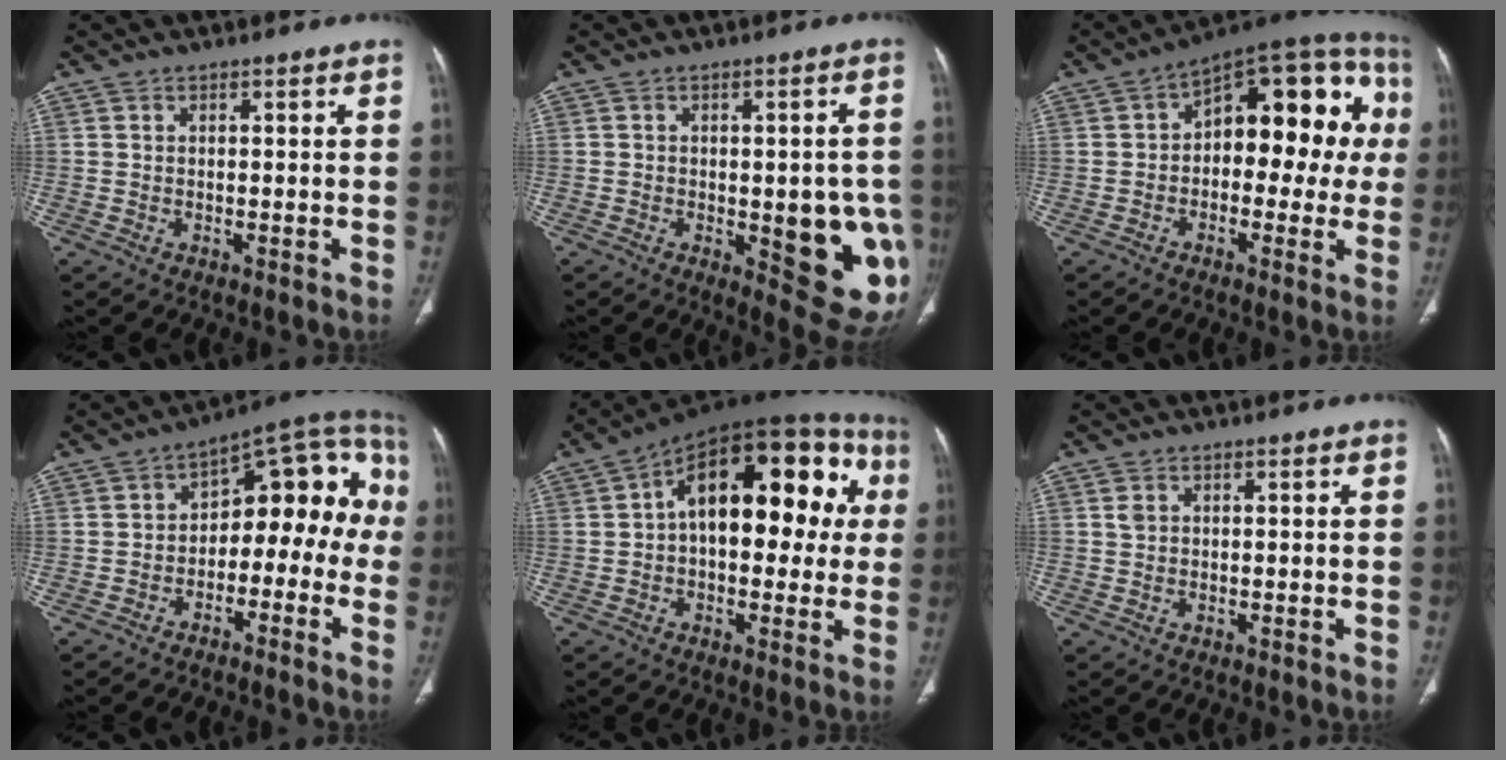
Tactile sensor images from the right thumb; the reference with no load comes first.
{"total": 15.2, "force": [-3.2, 5.9, 13.7], "torque": [-0.131, -0.007, -0.020]}
{"total": 19.7, "force": [1.9, 10.9, 16.2], "torque": [-0.160, 0.046, 0.012]}
{"total": 15.6, "force": [-2.5, 9.4, 12.2], "torque": [-0.108, 0.074, -0.042]}
{"total": 23.7, "force": [3.8, 12.5, 19.7], "torque": [-0.245, 0.050, 0.044]}
{"total": 1.2, "force": [0.5, 0.9, 0.7], "torque": [-0.014, 0.003, 0.013]}